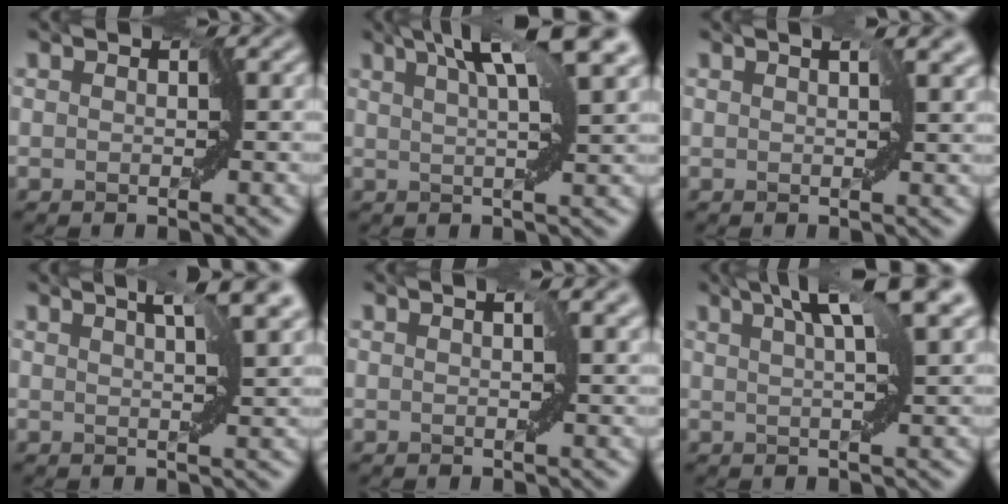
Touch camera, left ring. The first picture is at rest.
{"total": 7.6, "force": [4.5, 1.0, 6.0], "torque": [-0.071, 0.031, 0.065]}
{"total": 2.3, "force": [1.0, 0.8, 1.9], "torque": [-0.022, 0.003, 0.020]}
{"total": 4.5, "force": [2.9, 0.6, 3.3], "torque": [-0.046, 0.008, 0.046]}
{"total": 1.5, "force": [0.7, 0.4, 1.2], "torque": [-0.018, 0.001, 0.017]}
{"total": 6.2, "force": [3.6, 0.4, 5.0], "torque": [-0.066, 0.022, 0.061]}